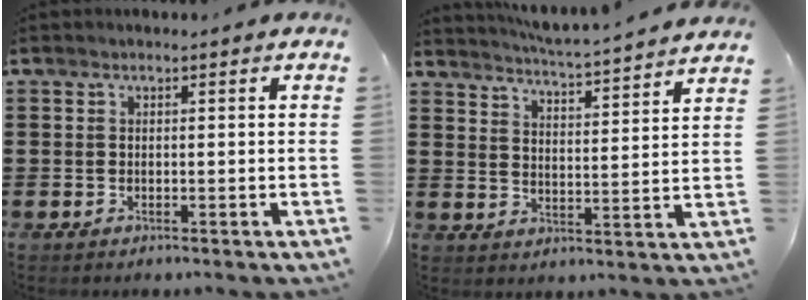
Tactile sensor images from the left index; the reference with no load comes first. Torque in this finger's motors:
{"motor_torque": [-0.68, -1.45, -0.04, 0.10]}